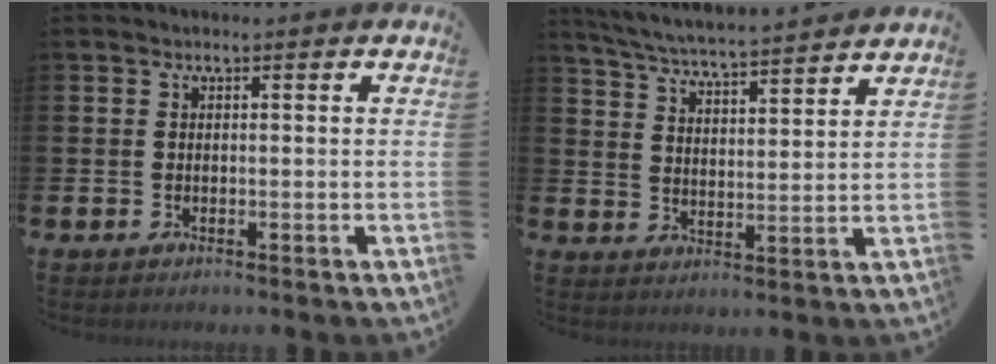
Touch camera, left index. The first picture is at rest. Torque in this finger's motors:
{"motor_torque": [0.12, -0.40, 0.53, 0.18]}